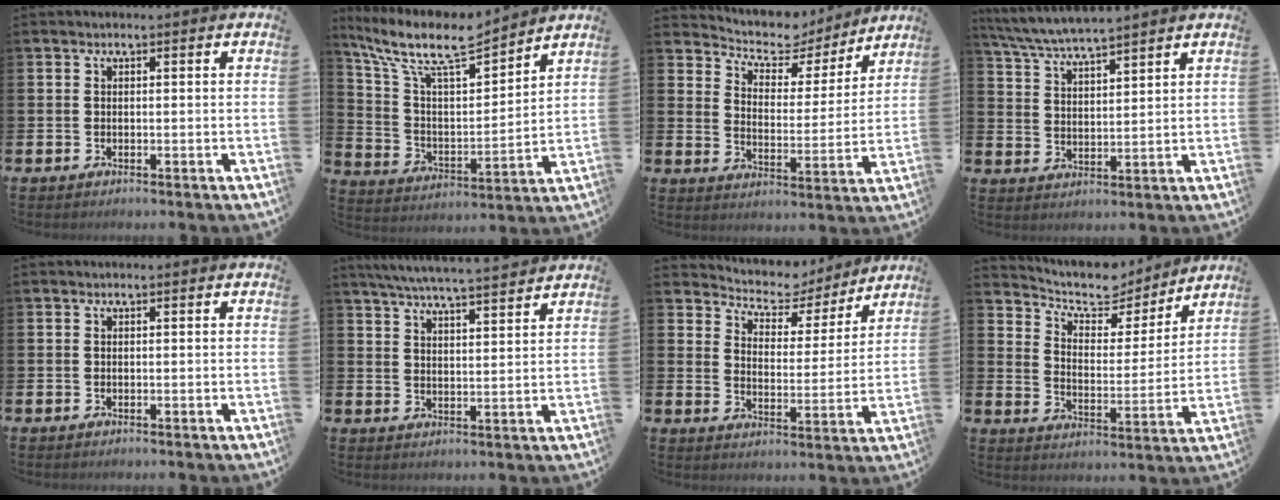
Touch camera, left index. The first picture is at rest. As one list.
[{"total": 10.9, "force": [9.2, 2.6, 5.2], "torque": [-0.133, -0.056, 0.157]}, {"total": 6.1, "force": [5.3, 2.7, 1.3], "torque": [-0.051, -0.041, 0.086]}, {"total": 5.5, "force": [5.4, 0.0, 1.2], "torque": [-0.046, -0.027, 0.096]}, {"total": 0.0}, {"total": 5.9, "force": [5.6, -0.2, 1.7], "torque": [-0.052, -0.030, 0.100]}, {"total": 5.8, "force": [5.2, 2.4, 0.5], "torque": [-0.037, -0.044, 0.085]}, {"total": 7.7, "force": [7.0, 2.8, 1.6], "torque": [-0.056, -0.053, 0.118]}]